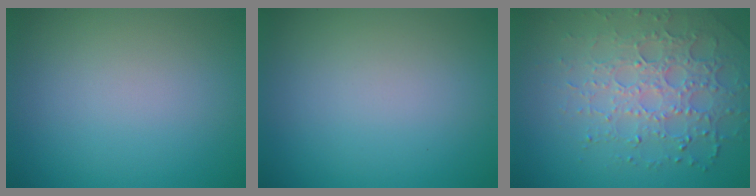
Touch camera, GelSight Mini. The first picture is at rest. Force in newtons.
{"total": 0.0}
{"total": 4.9, "press": 4.2, "slide": 2.4}